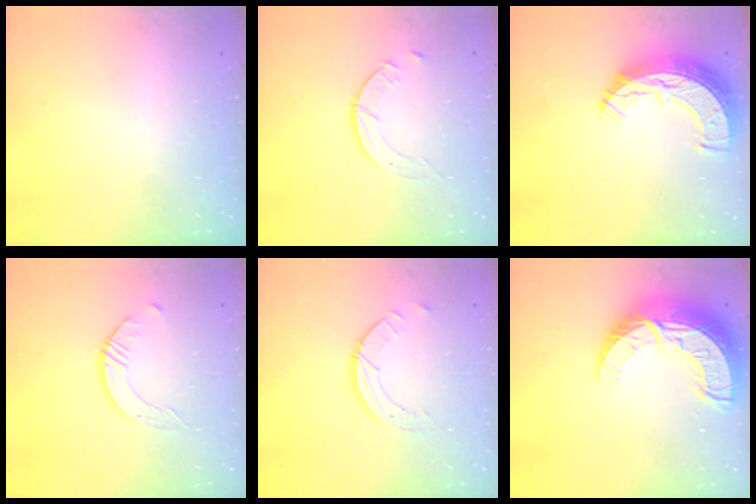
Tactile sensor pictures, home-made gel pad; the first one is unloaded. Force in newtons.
{"total": 3.0, "press": 3.0, "slide": 0.3}
{"total": 11.7, "press": 11.7, "slide": 0.9}
{"total": 2.9, "press": 2.9, "slide": 0.2}
{"total": 5.8, "press": 5.8, "slide": 0.4}
{"total": 17.2, "press": 17.1, "slide": 1.4}